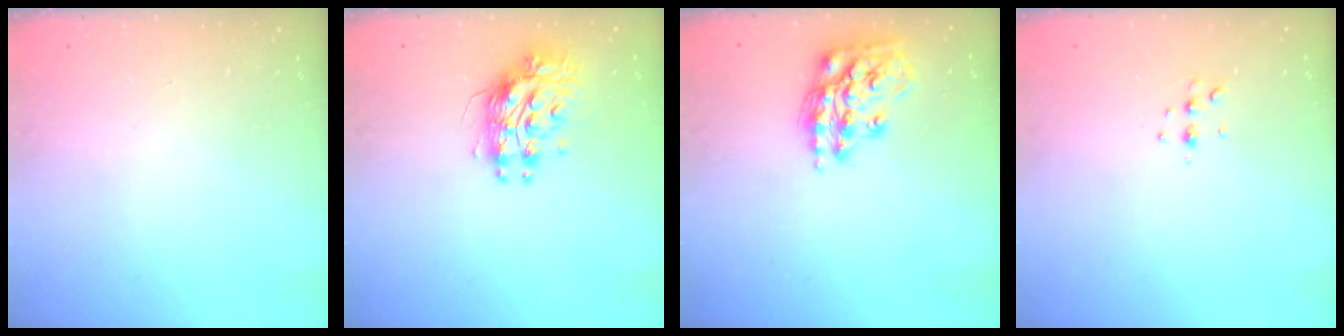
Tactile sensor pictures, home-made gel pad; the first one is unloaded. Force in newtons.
{"total": 9.0, "press": 8.9, "slide": 0.7}
{"total": 16.3, "press": 16.2, "slide": 1.1}
{"total": 3.7, "press": 3.6, "slide": 0.7}